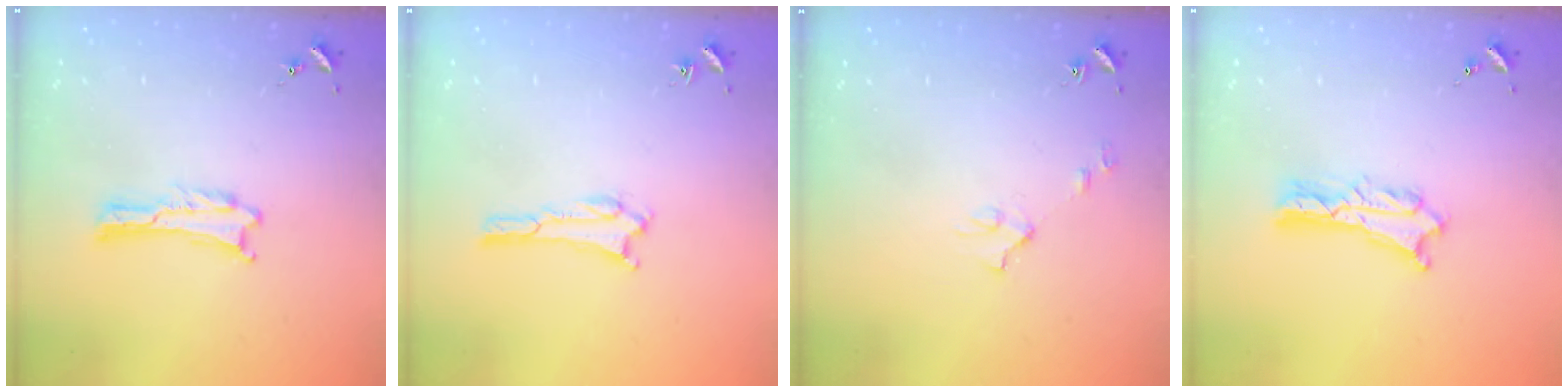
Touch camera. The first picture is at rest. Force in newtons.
{"total": 1.5, "press": 1.5, "slide": 0.2}
{"total": 3.1, "press": 3.1, "slide": 0.3}
{"total": 2.7, "press": 2.6, "slide": 0.3}